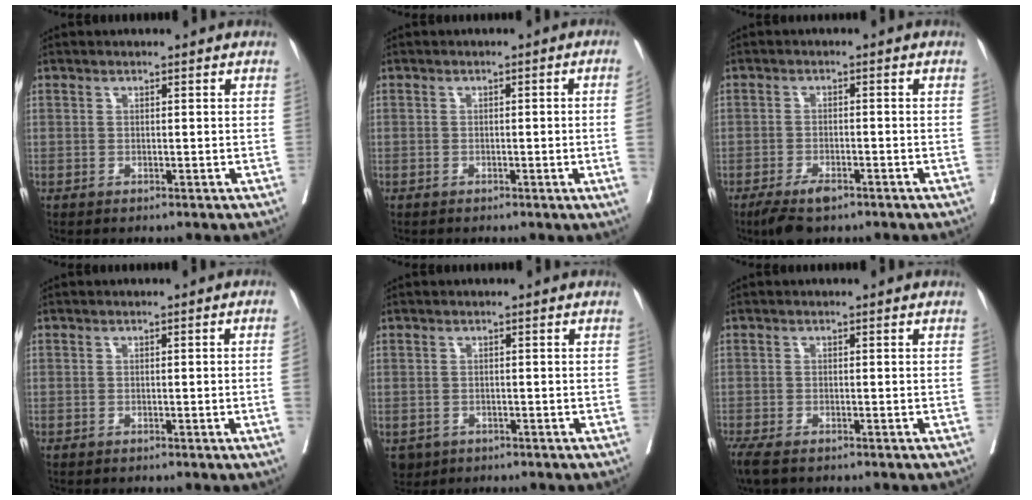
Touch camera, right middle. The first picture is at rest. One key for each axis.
{"total": 3.0, "fx": -0.6, "fy": -0.5, "fz": 2.9, "tx": -0.040, "ty": 0.002, "tz": -0.005}
{"total": 4.5, "fx": -3.1, "fy": 1.6, "fz": 2.9, "tx": -0.053, "ty": -0.005, "tz": -0.049}
{"total": 2.0, "fx": -0.4, "fy": -0.5, "fz": 1.9, "tx": -0.029, "ty": 0.002, "tz": -0.002}
{"total": 3.1, "fx": -1.7, "fy": 2.5, "fz": 0.6, "tx": -0.007, "ty": 0.001, "tz": -0.025}
{"total": 4.8, "fx": -3.6, "fy": 1.6, "fz": 2.7, "tx": -0.054, "ty": -0.015, "tz": -0.062}